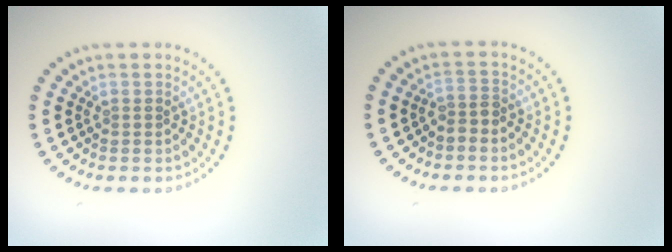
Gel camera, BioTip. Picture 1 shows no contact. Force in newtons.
{"total": 1.5, "press": 1.2, "slide": 0.9}